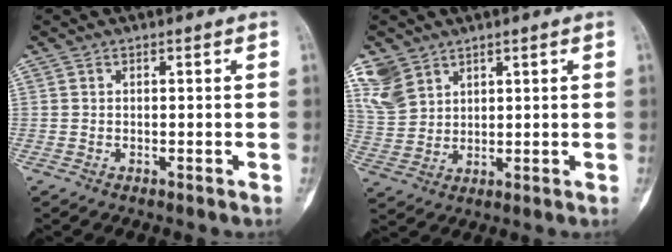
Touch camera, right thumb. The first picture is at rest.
{"total": 7.2, "force": [4.8, 4.8, 2.4], "torque": [-0.042, -0.018, 0.113]}